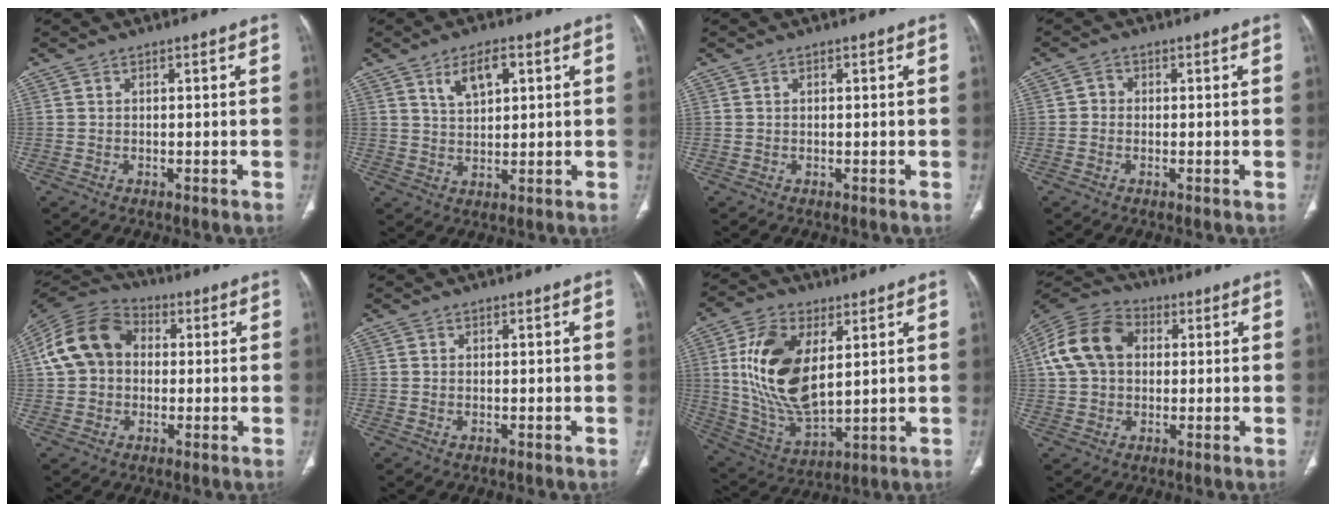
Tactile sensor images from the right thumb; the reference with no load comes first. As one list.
[{"total": 6.1, "force": [2.9, 3.1, 4.5], "torque": [-0.070, -0.009, 0.055]}, {"total": 0.0}, {"total": 1.5, "force": [-0.3, 1.4, 0.5], "torque": [0.002, 0.005, -0.011]}, {"total": 13.6, "force": [1.6, 10.8, 8.1], "torque": [-0.144, 0.031, 0.019]}, {"total": 0.0}, {"total": 18.3, "force": [4.4, 9.6, 14.9], "torque": [-0.273, -0.020, 0.094]}, {"total": 14.0, "force": [2.4, 10.5, 9.0], "torque": [-0.167, 0.029, 0.035]}]